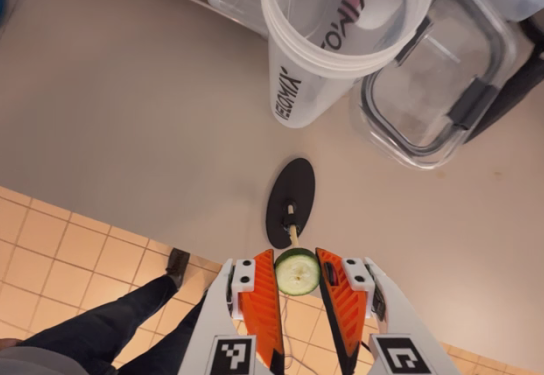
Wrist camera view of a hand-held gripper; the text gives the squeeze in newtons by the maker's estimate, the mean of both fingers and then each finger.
{"total": 8.4, "left": 8.2, "right": 8.6}